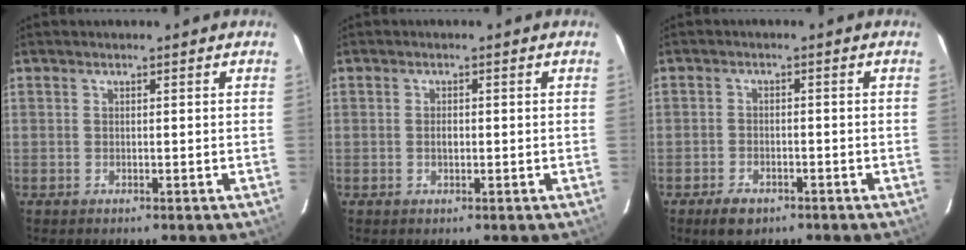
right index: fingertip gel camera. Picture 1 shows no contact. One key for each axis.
{"total": 1.2, "fx": -0.2, "fy": 0.7, "fz": 0.9, "tx": -0.015, "ty": 0.001, "tz": -0.003}
{"total": 4.6, "fx": -3.1, "fy": 2.6, "fz": 2.3, "tx": -0.054, "ty": -0.001, "tz": -0.048}